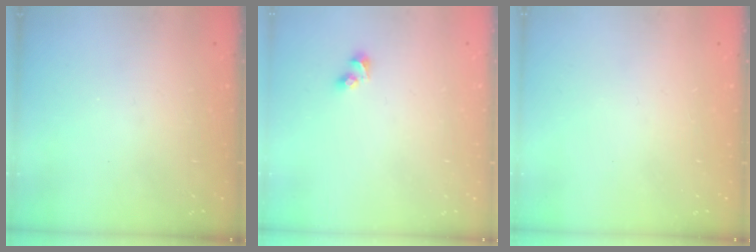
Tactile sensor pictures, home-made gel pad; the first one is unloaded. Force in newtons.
{"total": 2.1, "press": 1.7, "slide": 1.1}
{"total": 0.0}